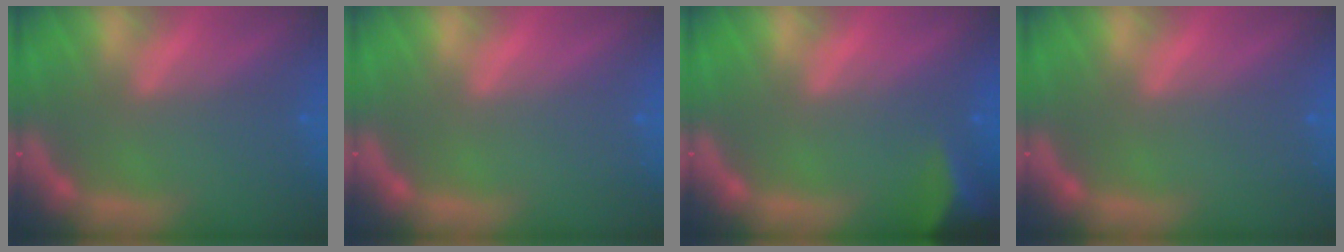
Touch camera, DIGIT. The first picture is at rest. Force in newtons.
{"total": 0.0}
{"total": 6.0}
{"total": 0.0}